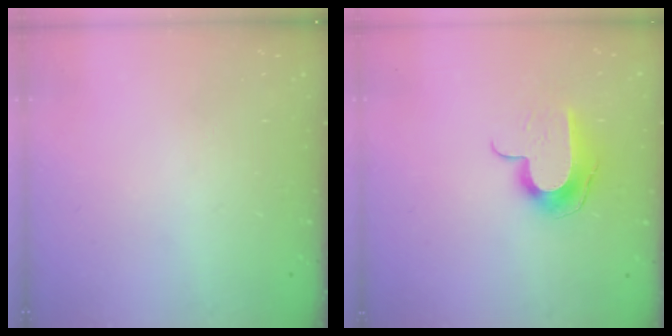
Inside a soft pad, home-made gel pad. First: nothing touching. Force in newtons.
{"total": 9.8, "press": 9.8, "slide": 0.6}